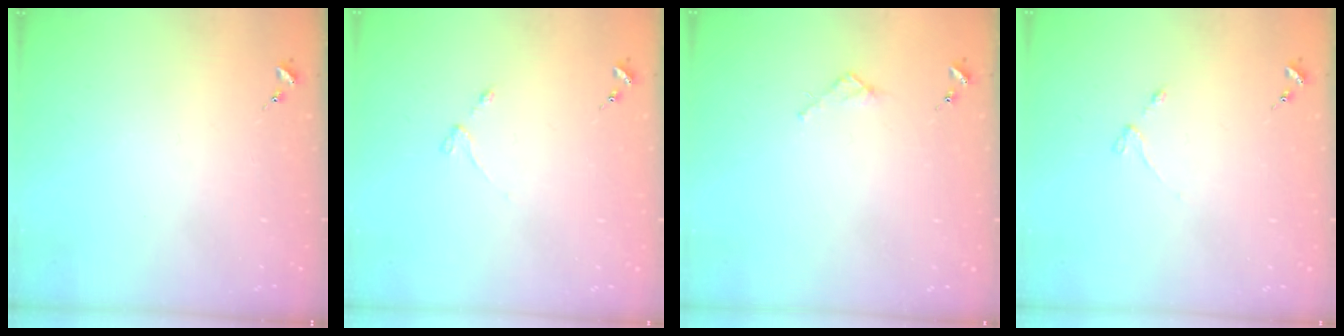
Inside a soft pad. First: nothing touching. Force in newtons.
{"total": 3.0, "press": 2.9, "slide": 0.5}
{"total": 2.4, "press": 2.3, "slide": 0.3}
{"total": 3.0, "press": 2.9, "slide": 0.5}